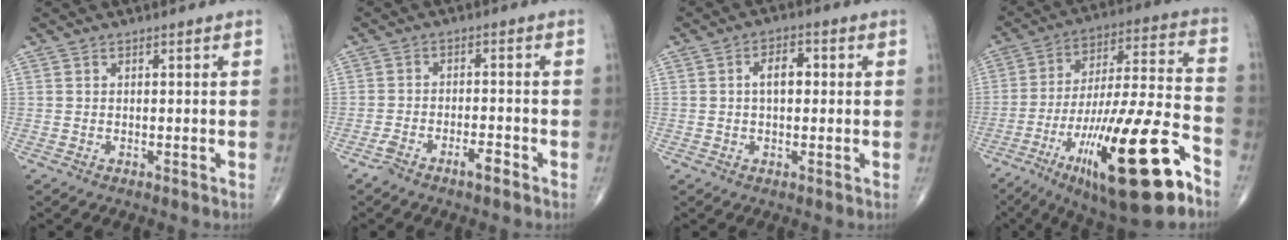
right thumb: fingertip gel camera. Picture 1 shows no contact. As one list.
[{"total": 3.8, "force": [-2.8, 1.0, 2.4], "torque": [-0.050, 0.025, -0.048]}, {"total": 4.5, "force": [0.4, 2.6, 3.7], "torque": [-0.055, 0.011, 0.002]}, {"total": 26.5, "force": [-13.5, 5.9, 22.1], "torque": [-0.367, 0.051, -0.216]}]